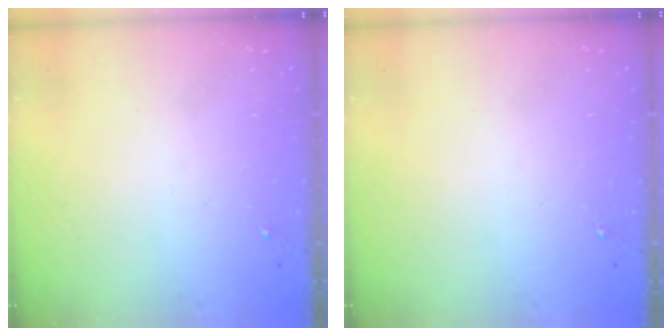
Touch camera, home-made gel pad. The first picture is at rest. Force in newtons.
{"total": 0.0}